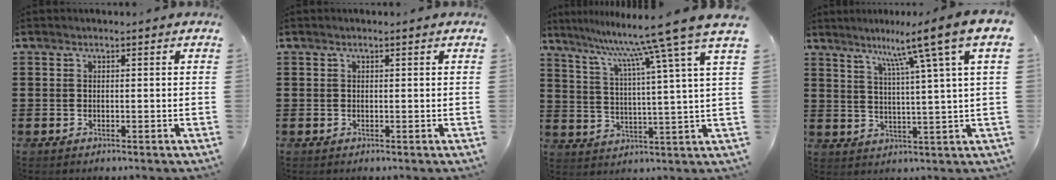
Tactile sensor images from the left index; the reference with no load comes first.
{"total": 0.0}
{"total": 10.4, "force": [8.3, -2.0, 5.8], "torque": [-0.141, -0.059, 0.125]}
{"total": 8.9, "force": [5.6, -1.6, 6.8], "torque": [-0.125, -0.030, 0.078]}